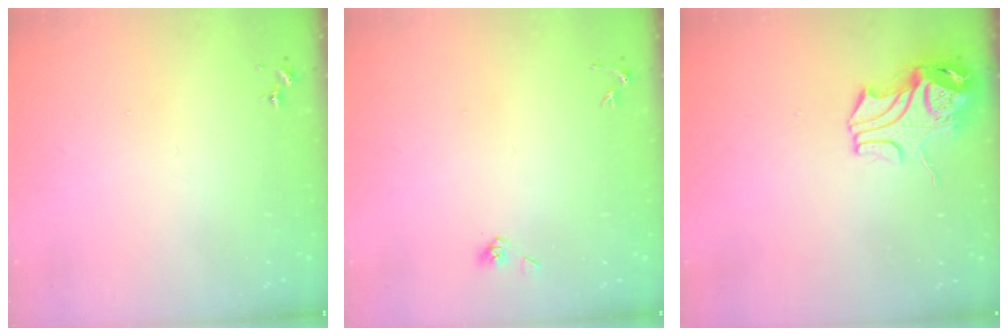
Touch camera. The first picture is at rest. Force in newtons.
{"total": 4.2, "press": 3.9, "slide": 1.6}
{"total": 10.5, "press": 10.3, "slide": 1.7}